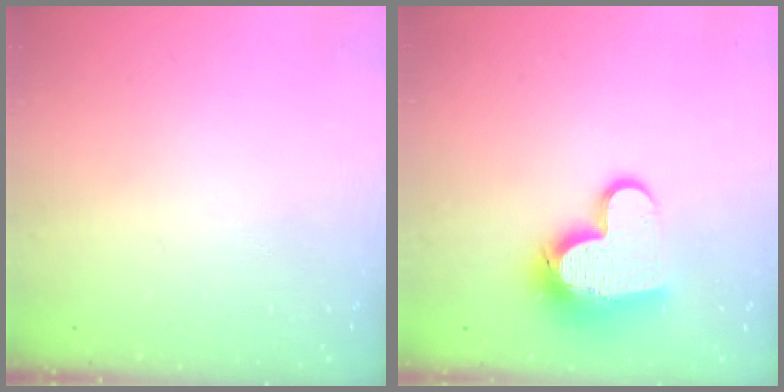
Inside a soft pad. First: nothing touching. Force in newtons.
{"total": 13.2, "press": 13.2, "slide": 1.1}